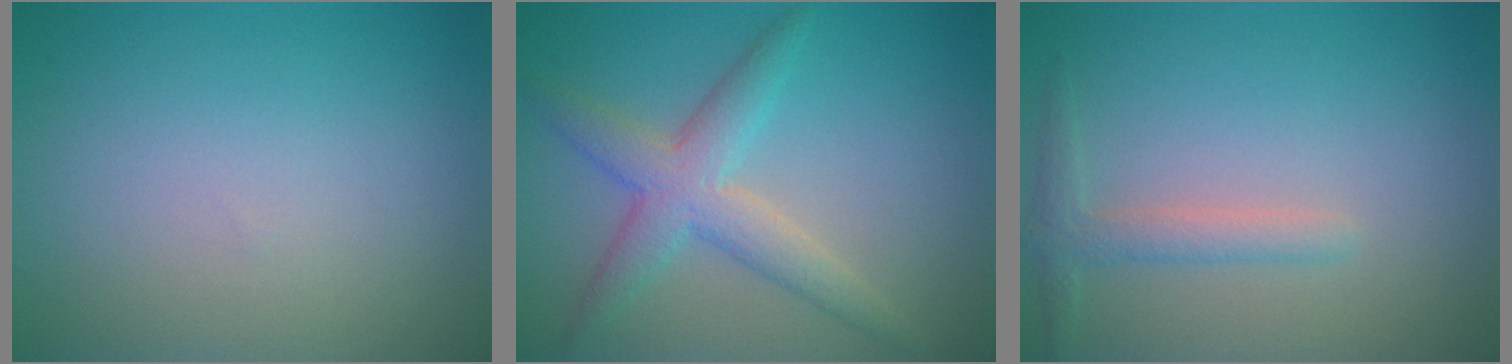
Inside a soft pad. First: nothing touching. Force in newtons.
{"total": 4.3, "press": 4.3, "slide": 0.3}
{"total": 1.9, "press": 1.9, "slide": 0.1}